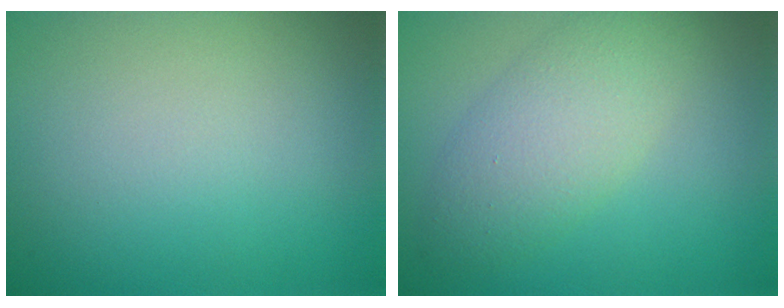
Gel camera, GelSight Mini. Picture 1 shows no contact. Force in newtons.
{"total": 4.3, "press": 4.3, "slide": 0.2}